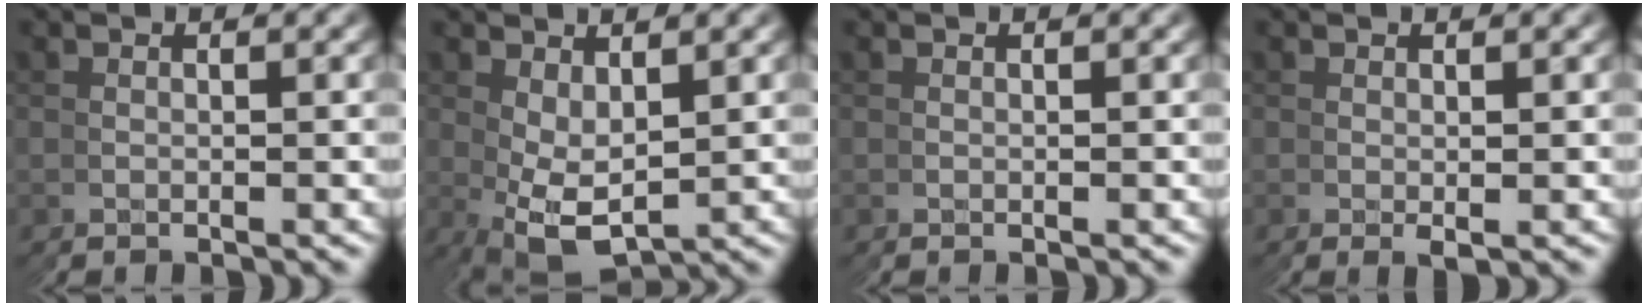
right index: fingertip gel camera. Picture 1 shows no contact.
{"total": 8.3, "force": [-2.1, 6.2, 5.0], "torque": [-0.101, -0.059, -0.006]}
{"total": 0.0}
{"total": 0.6, "force": [0.1, -0.4, 0.5], "torque": [-0.001, 0.001, 0.003]}